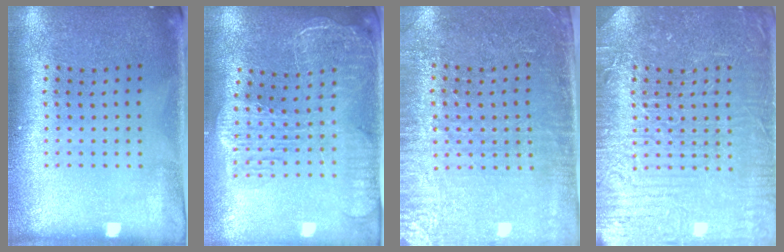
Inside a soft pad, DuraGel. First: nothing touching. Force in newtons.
{"total": 2.7, "press": 2.3, "slide": 1.4}
{"total": 3.5, "press": 3.1, "slide": 1.7}
{"total": 7.7, "press": 7.7, "slide": 1.1}